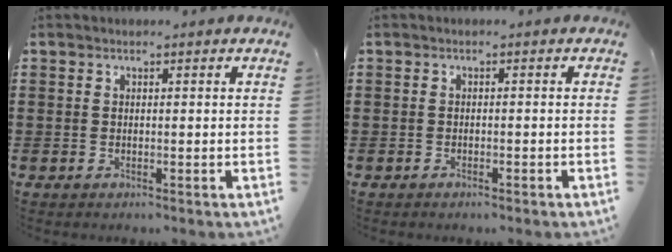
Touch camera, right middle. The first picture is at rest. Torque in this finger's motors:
{"motor_torque": [-0.41, 0.09, -0.03, -0.01]}